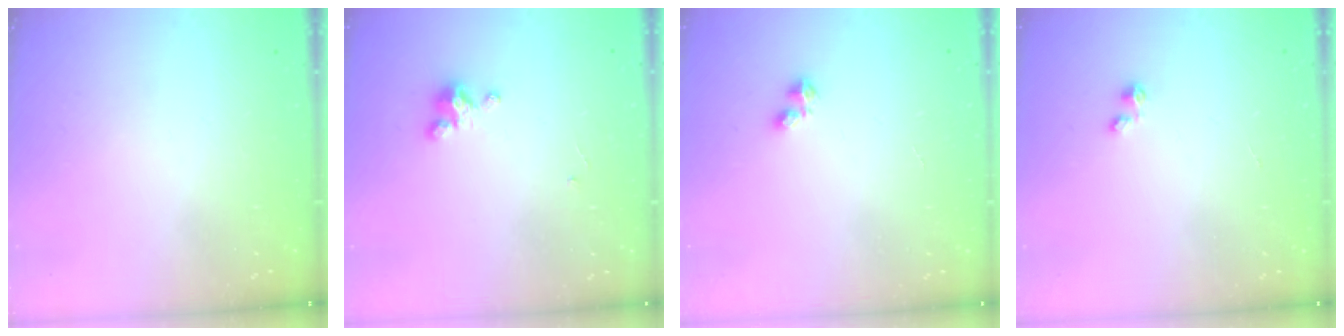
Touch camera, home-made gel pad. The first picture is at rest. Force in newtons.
{"total": 2.7, "press": 2.7, "slide": 0.3}
{"total": 2.4, "press": 2.4, "slide": 0.5}
{"total": 0.0}